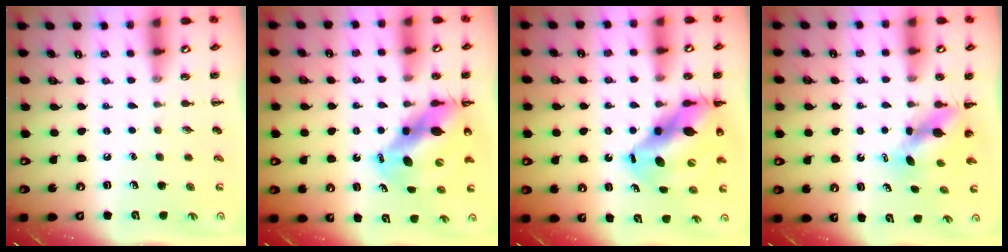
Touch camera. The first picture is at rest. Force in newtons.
{"total": 11.8, "press": 11.3, "slide": 3.2}
{"total": 14.1, "press": 13.6, "slide": 3.7}
{"total": 5.2, "press": 5.1, "slide": 0.7}